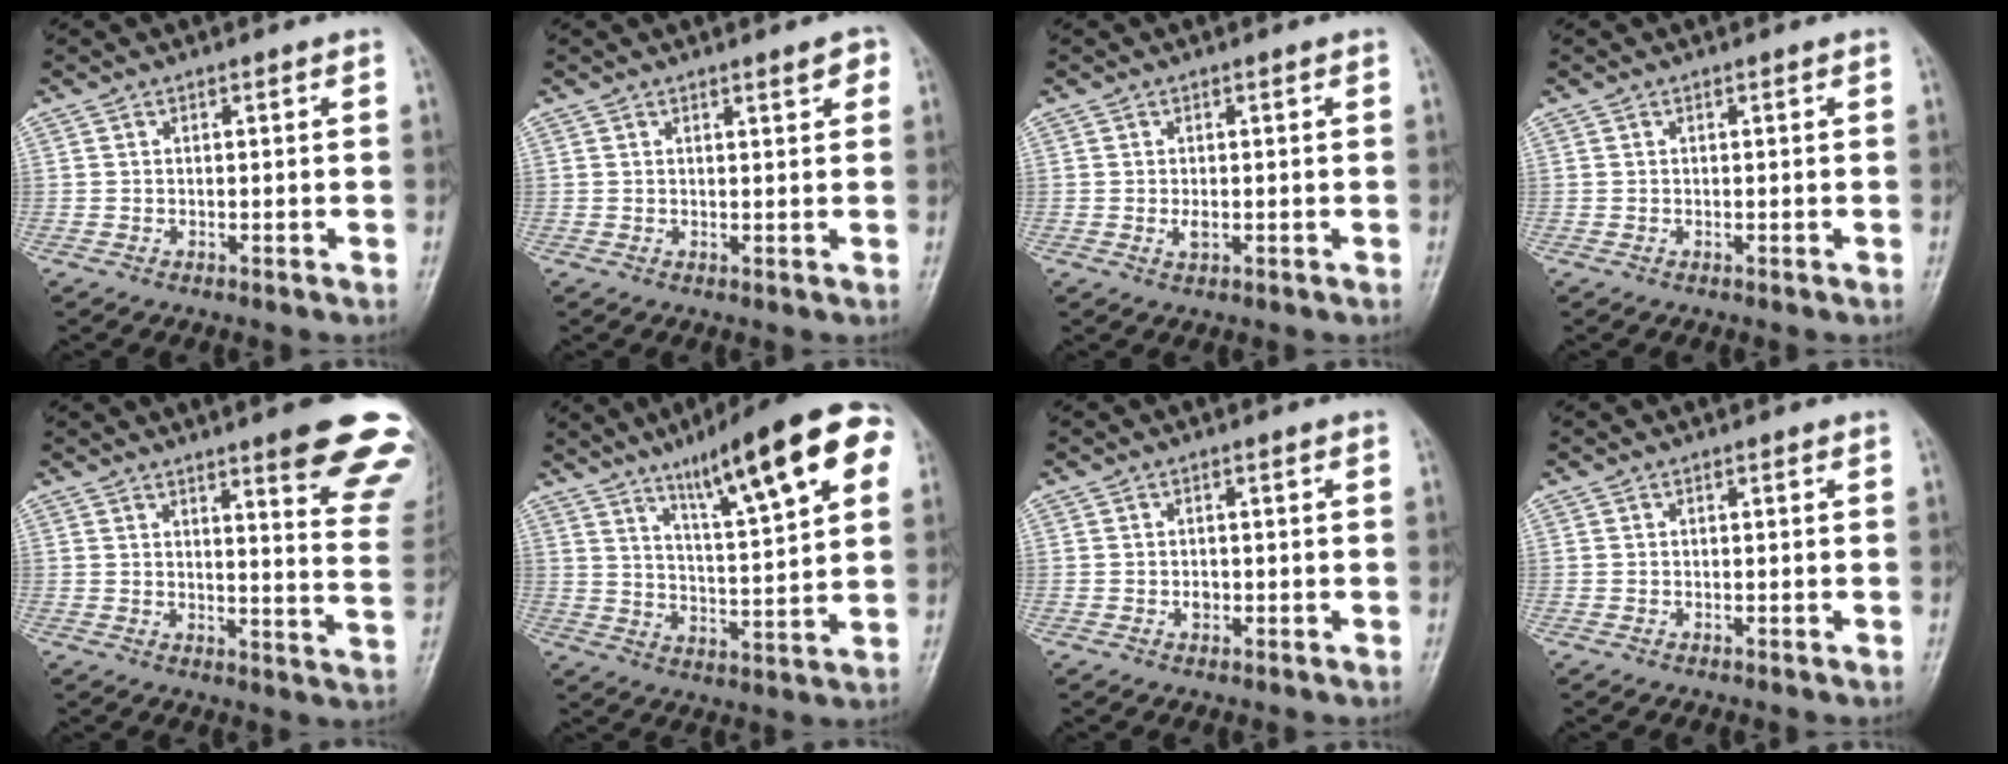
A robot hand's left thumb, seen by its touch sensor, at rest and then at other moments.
{"total": 2.3, "force": [1.2, 0.7, 1.8], "torque": [-0.017, -0.004, 0.015]}
{"total": 1.7, "force": [-0.2, 0.8, 1.5], "torque": [-0.025, -0.001, -0.001]}
{"total": 0.0}
{"total": 16.7, "force": [11.3, 2.4, 12.1], "torque": [-0.117, -0.062, 0.128]}
{"total": 20.3, "force": [10.1, 4.3, 17.0], "torque": [-0.220, -0.017, 0.151]}
{"total": 1.4, "force": [-0.3, 1.0, 0.9], "torque": [-0.006, 0.004, -0.003]}
{"total": 0.0}